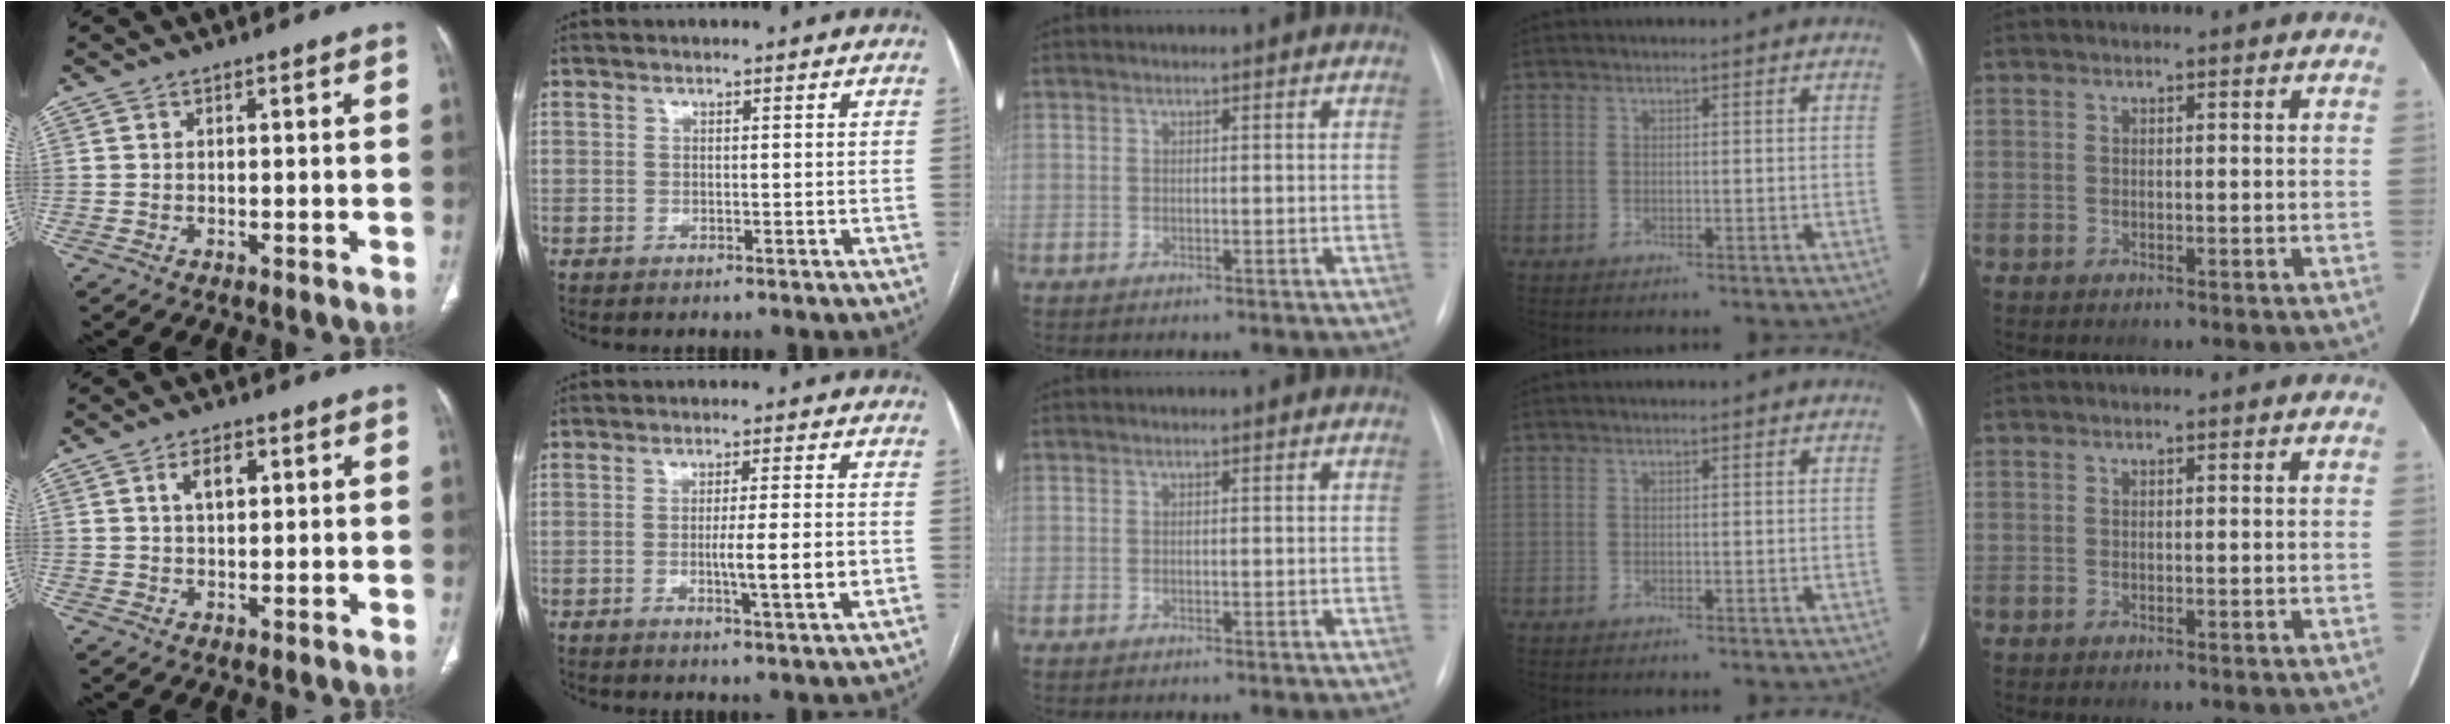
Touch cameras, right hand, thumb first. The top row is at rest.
{"thumb": {"total": 4.3, "force": [1.5, 2.4, 3.3], "torque": [-0.052, 0.001, 0.028]}, "index": {"total": 6.7, "force": [-1.4, -0.1, 6.5], "torque": [-0.103, -0.010, -0.022]}}